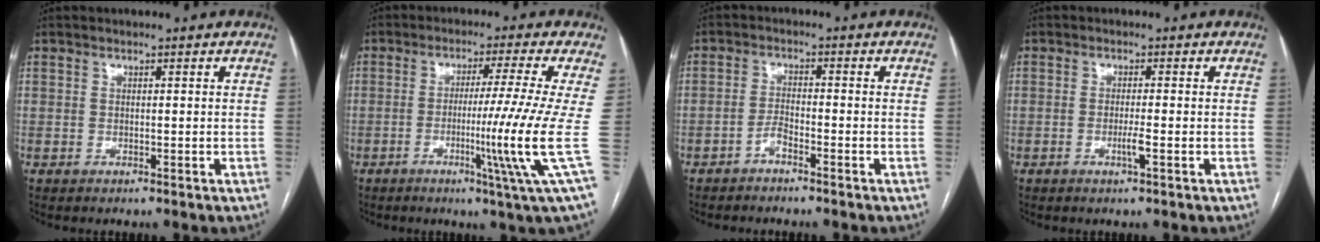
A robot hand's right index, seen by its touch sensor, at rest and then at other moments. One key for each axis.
{"total": 11.5, "fx": -2.1, "fy": -3.6, "fz": 10.7, "tx": -0.170, "ty": -0.029, "tz": -0.036}
{"total": 2.2, "fx": -1.7, "fy": 0.3, "fz": 1.4, "tx": -0.026, "ty": 0.003, "tz": -0.035}
{"total": 2.0, "fx": -0.7, "fy": -0.1, "fz": 1.9, "tx": -0.035, "ty": -0.001, "tz": -0.012}